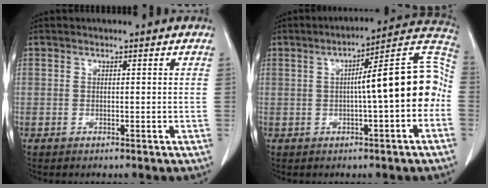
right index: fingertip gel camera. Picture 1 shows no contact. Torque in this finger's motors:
{"motor_torque": [1.69, -0.44, 0.79, 0.20]}